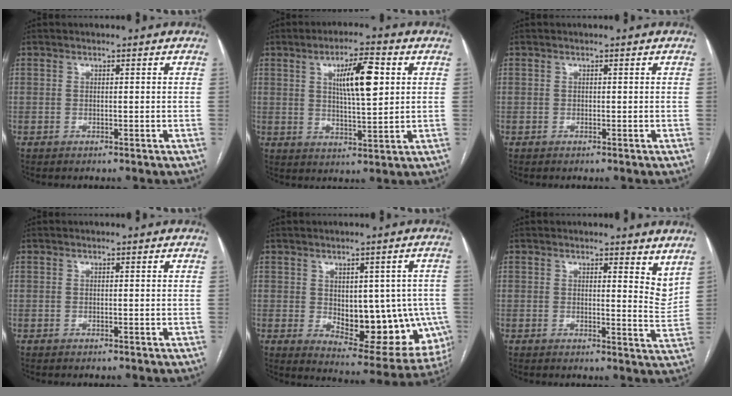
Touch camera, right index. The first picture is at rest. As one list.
[{"total": 9.1, "force": [2.7, 1.8, 8.5], "torque": [-0.142, 0.007, 0.048]}, {"total": 0.0}, {"total": 0.0}, {"total": 15.5, "force": [-1.7, 7.5, 13.4], "torque": [-0.148, 0.004, 0.002]}, {"total": 4.8, "force": [3.8, 1.3, 2.6], "torque": [-0.025, -0.028, 0.036]}]